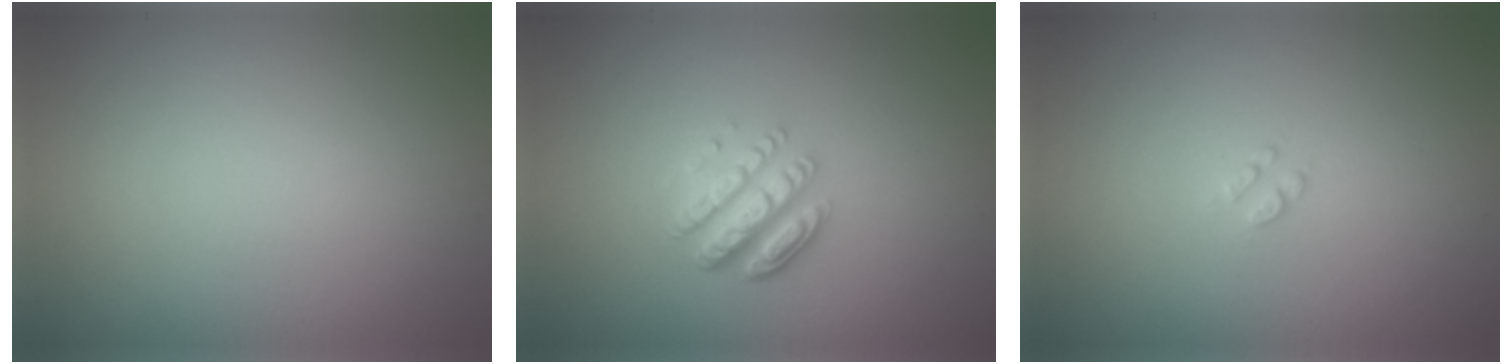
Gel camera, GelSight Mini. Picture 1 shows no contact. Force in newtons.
{"total": 4.4, "press": 3.3, "slide": 2.9}
{"total": 1.0, "press": 0.9, "slide": 0.2}